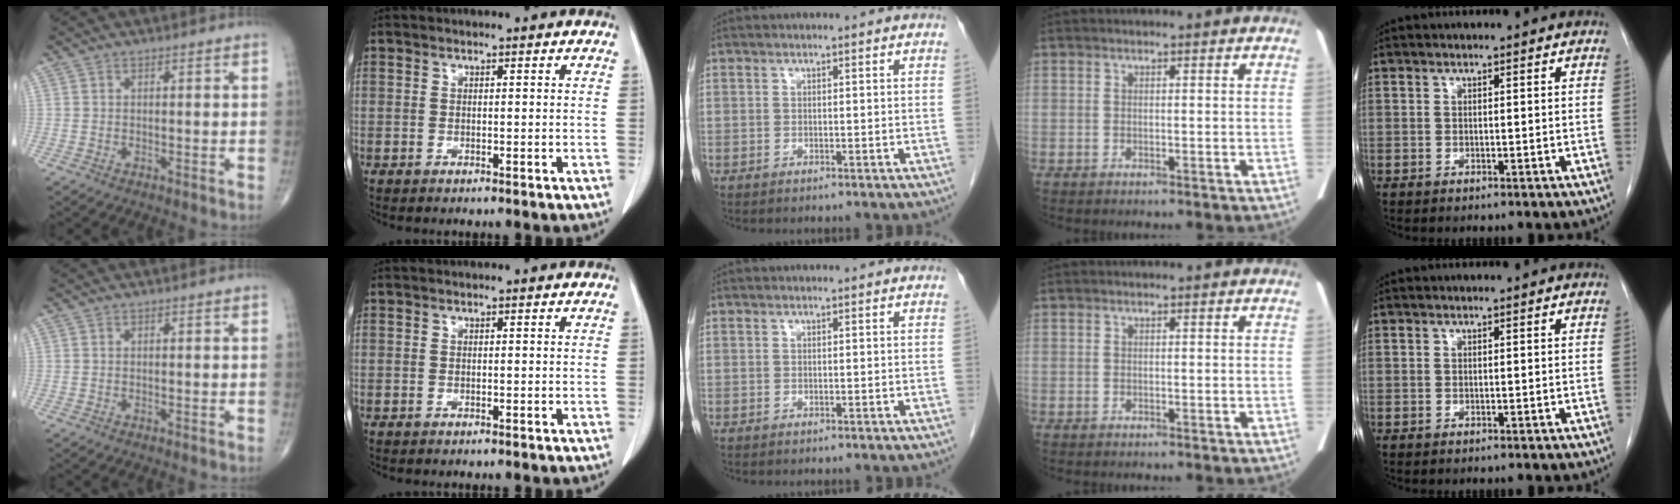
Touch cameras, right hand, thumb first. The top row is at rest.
{}